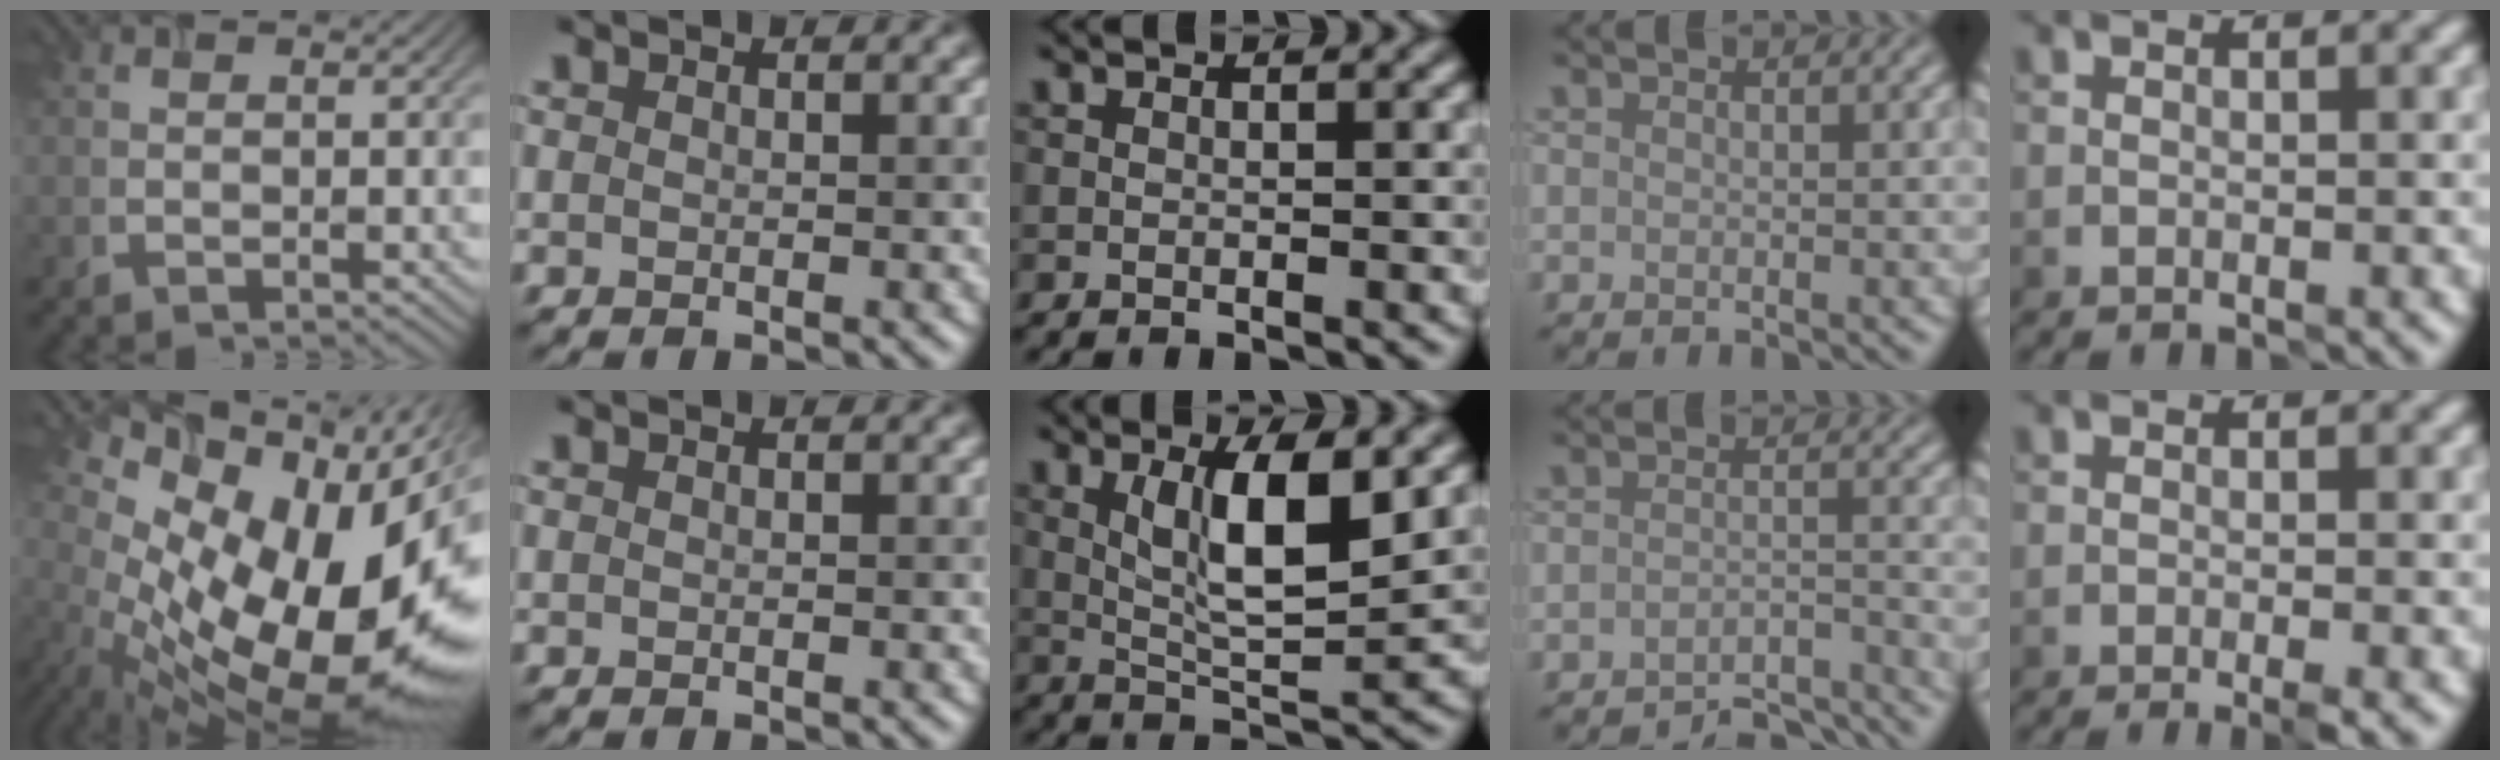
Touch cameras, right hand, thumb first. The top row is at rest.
{"thumb": {"total": 19.3, "force": [-1.1, 10.9, 15.9], "torque": [-0.227, -0.041, 0.010]}, "middle": {"total": 6.2, "force": [1.7, 1.6, 5.8], "torque": [-0.105, 0.000, 0.040]}, "ring": {"total": 5.6, "force": [-5.2, 0.7, 1.7], "torque": [-0.025, -0.001, -0.074]}, "little": {"total": 2.1, "force": [-1.2, 0.3, 1.7], "torque": [-0.034, -0.003, -0.020]}}